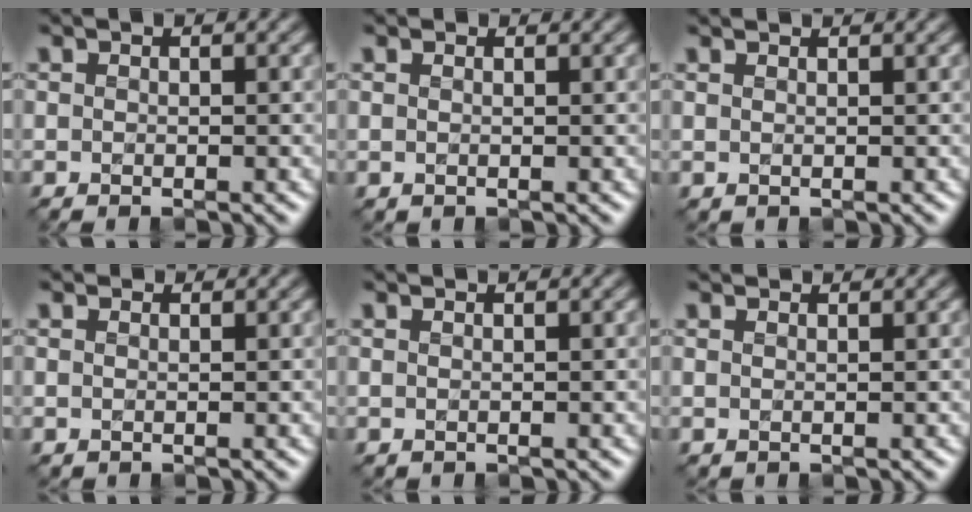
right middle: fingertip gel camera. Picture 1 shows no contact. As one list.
[{"total": 1.0, "force": [0.9, 0.0, -0.4], "torque": [0.000, -0.008, 0.007]}, {"total": 2.0, "force": [1.9, 0.5, 0.4], "torque": [0.001, 0.001, 0.007]}, {"total": 1.8, "force": [1.7, 0.3, 0.0], "torque": [-0.004, -0.006, 0.014]}, {"total": 1.3, "force": [1.3, 0.2, 0.0], "torque": [0.000, -0.004, 0.009]}, {"total": 3.0, "force": [2.8, 0.7, 0.7], "torque": [-0.005, 0.007, 0.018]}]